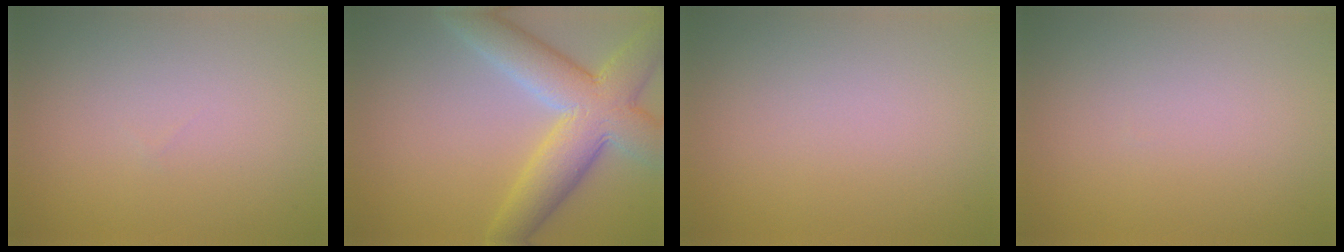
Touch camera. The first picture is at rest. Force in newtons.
{"total": 8.6, "press": 8.6, "slide": 0.7}
{"total": 0.0}
{"total": 0.0}